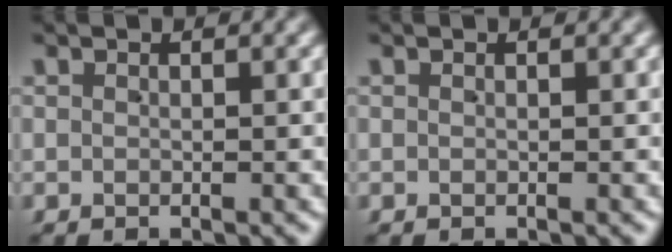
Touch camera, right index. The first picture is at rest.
{"total": 0.0}